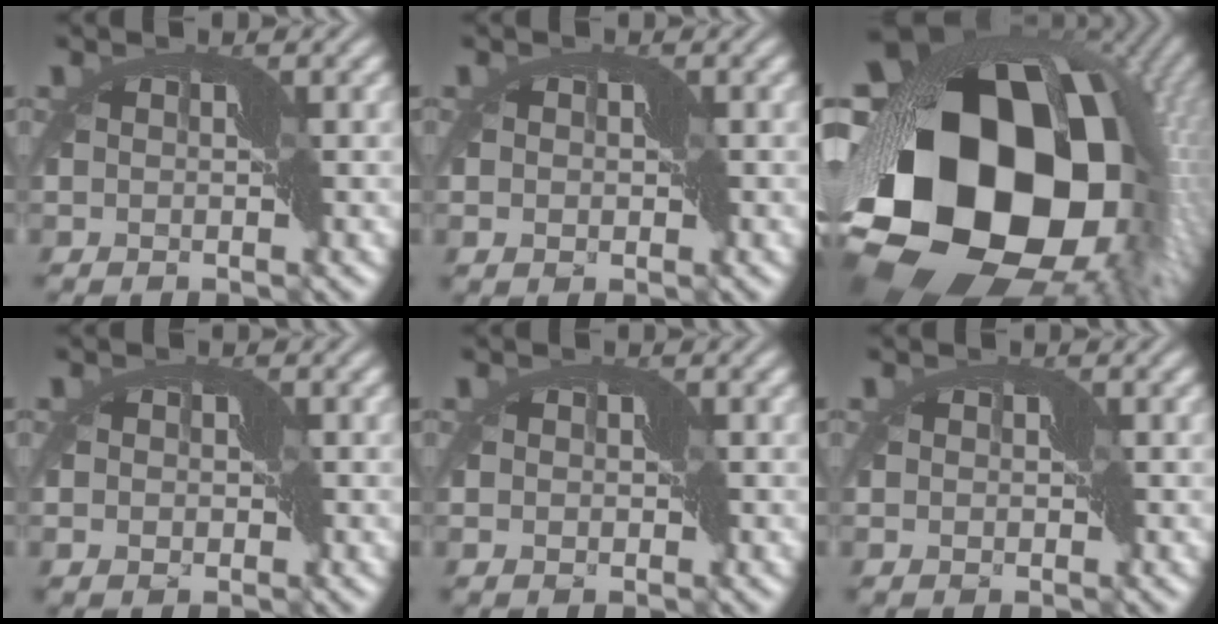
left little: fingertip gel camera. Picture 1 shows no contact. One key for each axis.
{"total": 2.2, "fx": -0.6, "fy": 1.8, "fz": 1.1, "tx": -0.014, "ty": 0.002, "tz": -0.009}
{"total": 22.0, "fx": -2.5, "fy": 16.0, "fz": 14.8, "tx": -0.289, "ty": -0.066, "tz": -0.055}
{"total": 2.9, "fx": -0.9, "fy": 2.3, "fz": 1.5, "tx": -0.018, "ty": 0.003, "tz": -0.019}
{"total": 1.8, "fx": -0.5, "fy": 1.5, "fz": 1.0, "tx": -0.014, "ty": 0.002, "tz": -0.007}
{"total": 1.5, "fx": -0.4, "fy": 1.2, "fz": 0.8, "tx": -0.013, "ty": 0.000, "tz": -0.004}